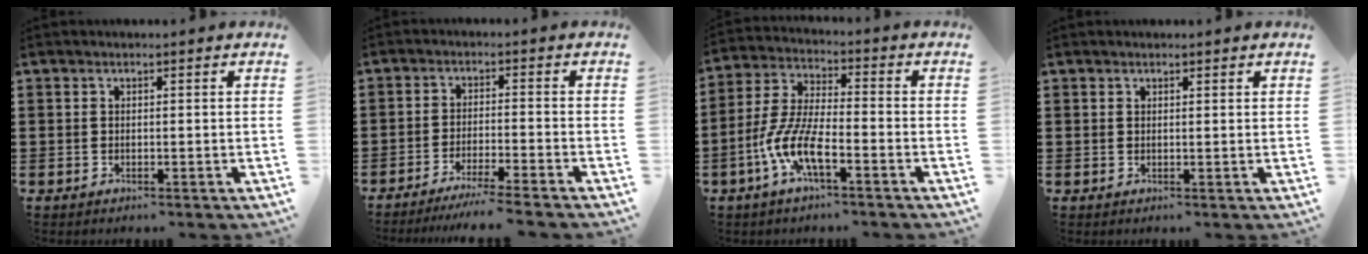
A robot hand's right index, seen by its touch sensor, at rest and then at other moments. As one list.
[{"total": 3.9, "force": [-3.5, -0.6, 1.6], "torque": [-0.034, -0.012, -0.071]}, {"total": 8.6, "force": [-4.4, 2.0, 7.1], "torque": [-0.178, -0.018, -0.089]}, {"total": 0.7, "force": [0.6, 0.3, 0.1], "torque": [-0.004, 0.000, 0.013]}]